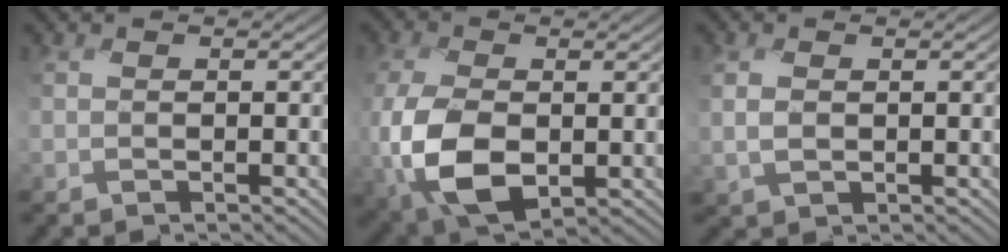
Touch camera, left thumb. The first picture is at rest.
{"total": 9.8, "force": [-2.7, 5.9, 7.3], "torque": [-0.199, -0.030, -0.046]}
{"total": 2.6, "force": [0.0, 1.8, 1.9], "torque": [-0.048, -0.002, 0.000]}